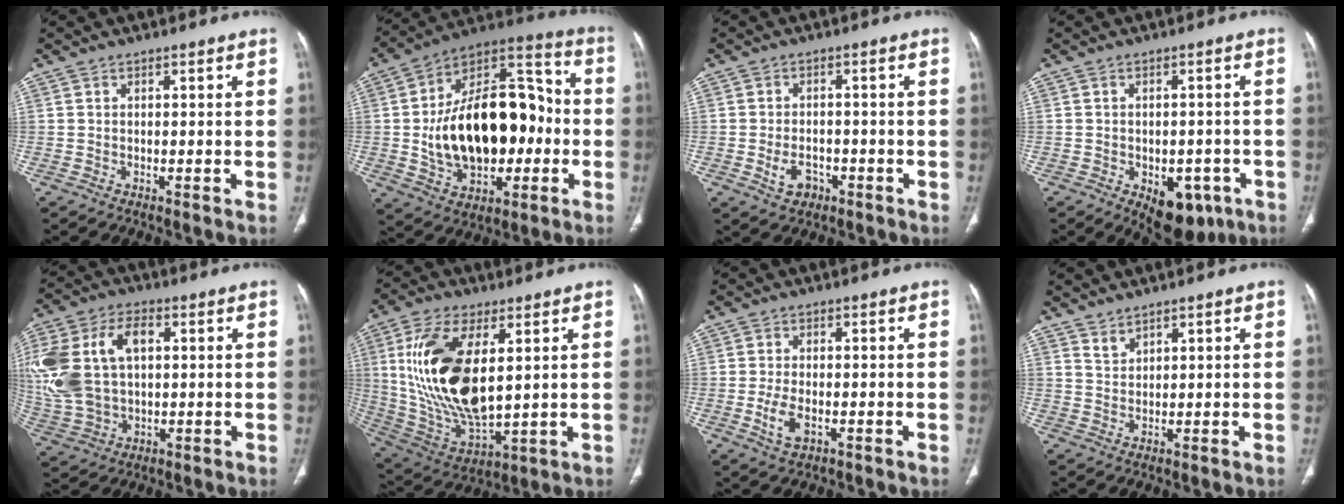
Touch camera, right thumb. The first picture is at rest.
{"total": 27.3, "force": [-1.9, 16.4, 21.8], "torque": [-0.332, 0.035, -0.020]}
{"total": 4.6, "force": [-1.8, 3.3, 2.7], "torque": [-0.040, 0.013, -0.024]}
{"total": 10.3, "force": [-4.7, 6.1, 6.9], "torque": [-0.058, 0.014, -0.050]}
{"total": 20.4, "force": [3.1, 13.2, 15.3], "torque": [-0.353, 0.014, 0.065]}
{"total": 21.5, "force": [4.3, 10.3, 18.4], "torque": [-0.364, -0.025, 0.091]}
{"total": 4.7, "force": [-1.3, 2.5, 3.8], "torque": [-0.080, -0.001, -0.020]}
{"total": 2.1, "force": [1.9, 0.6, 0.5], "torque": [-0.003, -0.013, 0.040]}